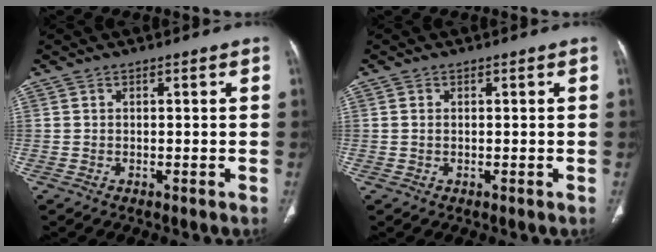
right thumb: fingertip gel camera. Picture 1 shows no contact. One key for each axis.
{"total": 0.7, "fx": 0.1, "fy": 0.5, "fz": 0.5, "tx": -0.015, "ty": 0.003, "tz": 0.003}